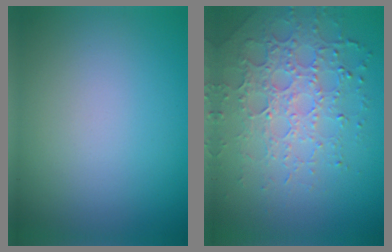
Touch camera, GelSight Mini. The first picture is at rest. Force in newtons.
{"total": 5.2, "press": 4.3, "slide": 2.8}